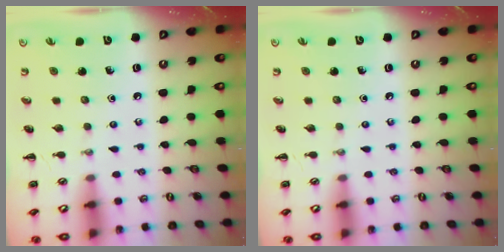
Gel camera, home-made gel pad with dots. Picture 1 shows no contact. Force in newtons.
{"total": 0.0}